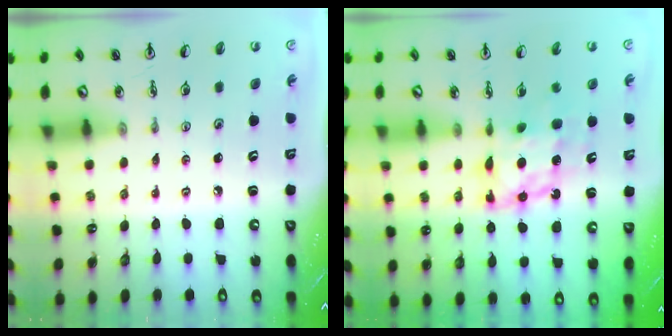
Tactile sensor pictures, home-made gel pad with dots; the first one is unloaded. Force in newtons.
{"total": 9.7, "press": 9.6, "slide": 0.9}